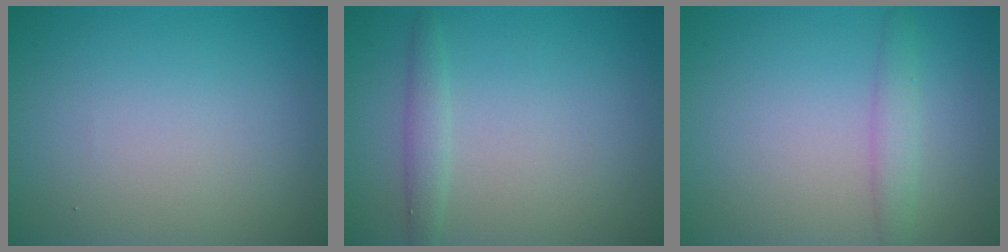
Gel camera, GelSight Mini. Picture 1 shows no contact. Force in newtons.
{"total": 1.5, "press": 1.5, "slide": 0.0}
{"total": 1.9, "press": 1.9, "slide": 0.1}